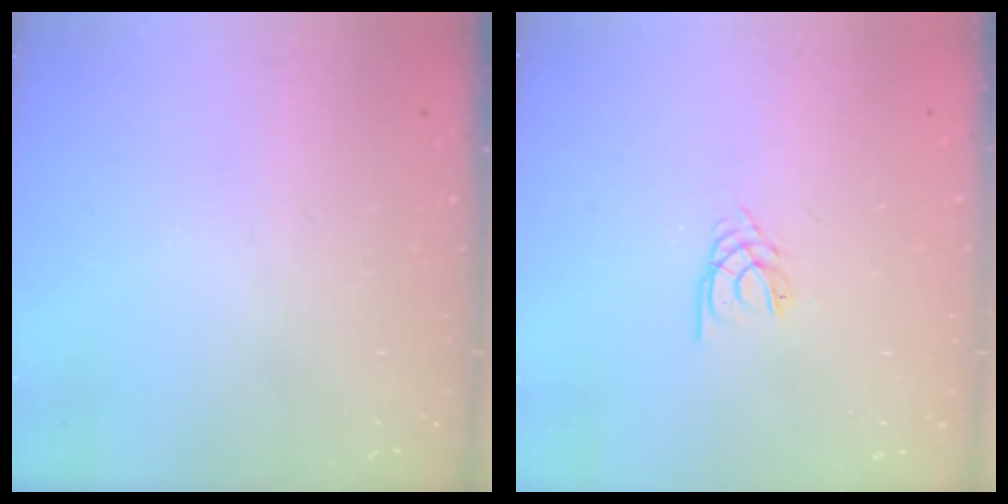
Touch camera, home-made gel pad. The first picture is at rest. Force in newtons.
{"total": 2.2, "press": 2.1, "slide": 0.4}